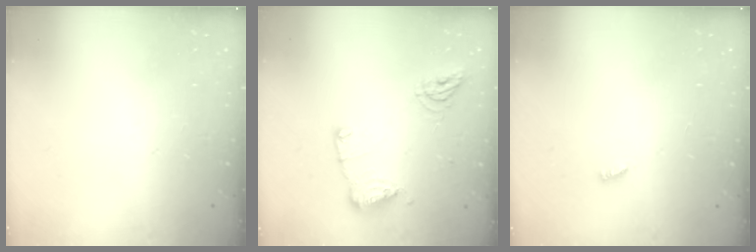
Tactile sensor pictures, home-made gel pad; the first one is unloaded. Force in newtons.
{"total": 11.3, "press": 11.2, "slide": 0.9}
{"total": 1.9, "press": 1.9, "slide": 0.3}